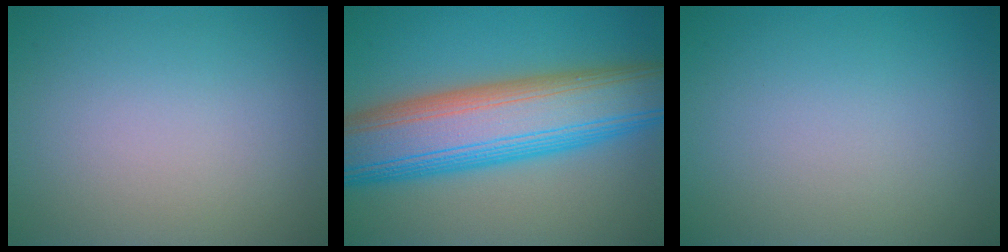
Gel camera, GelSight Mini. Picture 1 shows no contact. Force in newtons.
{"total": 12.8, "press": 12.8, "slide": 0.2}
{"total": 0.0}